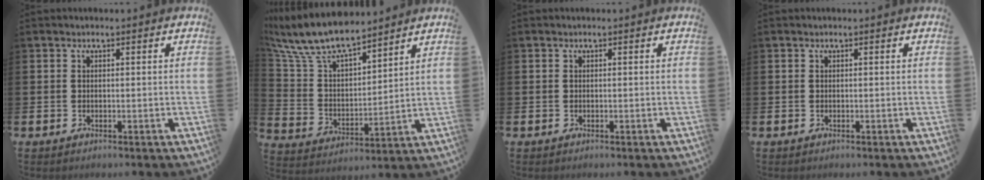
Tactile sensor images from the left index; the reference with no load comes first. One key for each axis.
{"total": 10.0, "fx": 9.0, "fy": 2.5, "fz": 3.6, "tx": -0.109, "ty": -0.052, "tz": 0.160}
{"total": 0.0}
{"total": 0.0}